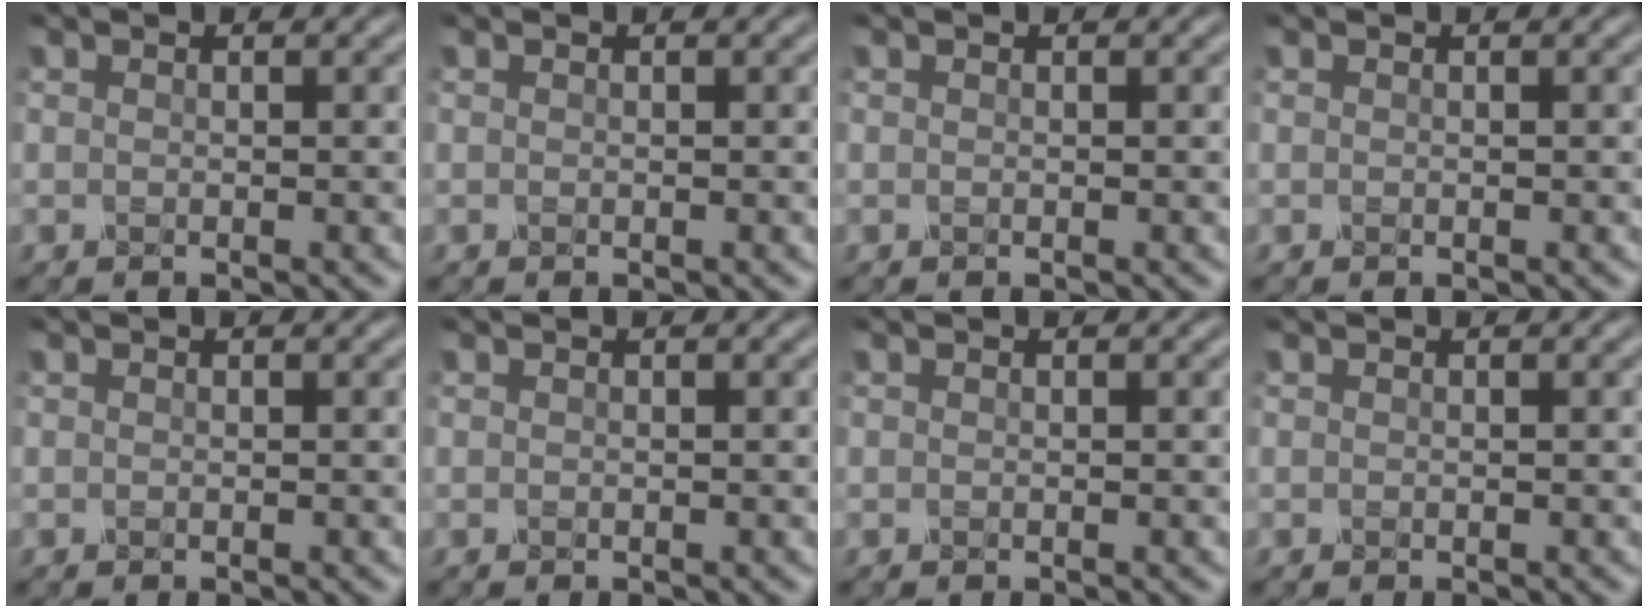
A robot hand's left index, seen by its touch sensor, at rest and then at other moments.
{"total": 0.0}
{"total": 0.0}
{"total": 0.0}
{"total": 0.0}
{"total": 0.0}
{"total": 0.0}
{"total": 0.0}